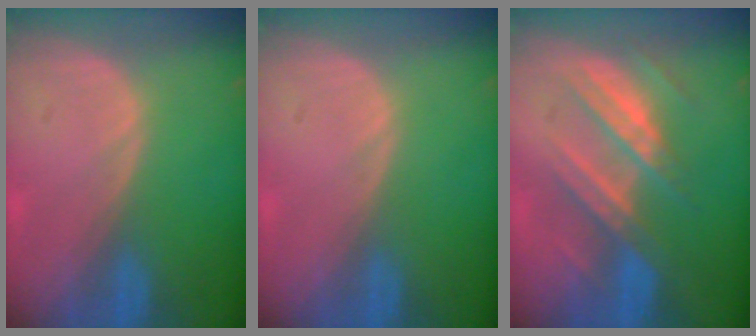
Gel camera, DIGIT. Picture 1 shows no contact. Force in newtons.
{"total": 0.0}
{"total": 7.2, "press": 7.2, "slide": 0.8}